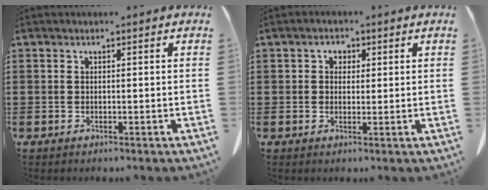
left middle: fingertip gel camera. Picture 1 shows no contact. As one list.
[{"total": 1.6, "force": [0.3, 1.4, 0.7], "torque": [-0.018, 0.008, 0.004]}]